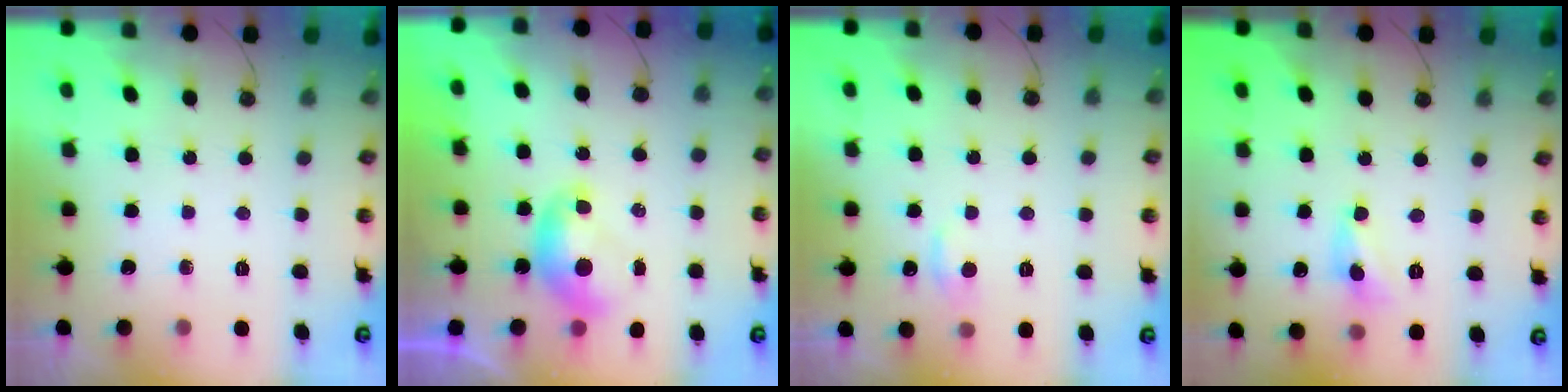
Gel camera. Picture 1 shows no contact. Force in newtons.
{"total": 0.0}
{"total": 1.2, "press": 1.0, "slide": 0.7}
{"total": 1.9, "press": 1.9, "slide": 0.2}